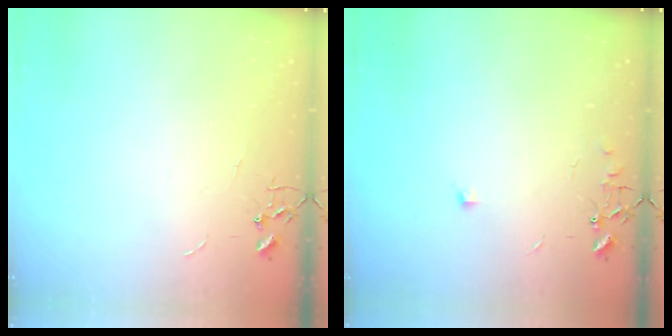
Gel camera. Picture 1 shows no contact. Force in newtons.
{"total": 6.5, "press": 6.5, "slide": 0.6}